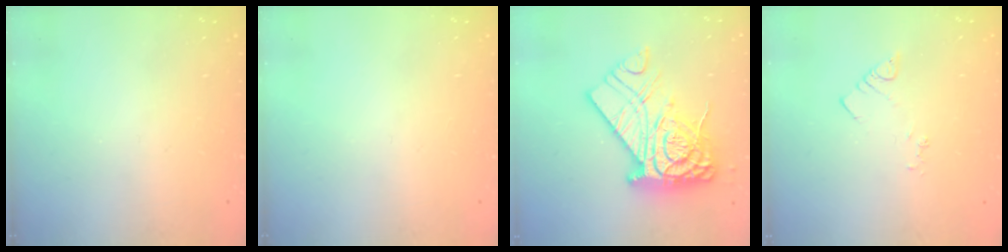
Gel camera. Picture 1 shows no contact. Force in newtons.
{"total": 0.0}
{"total": 18.8, "press": 18.7, "slide": 1.5}
{"total": 3.0, "press": 3.0, "slide": 0.4}